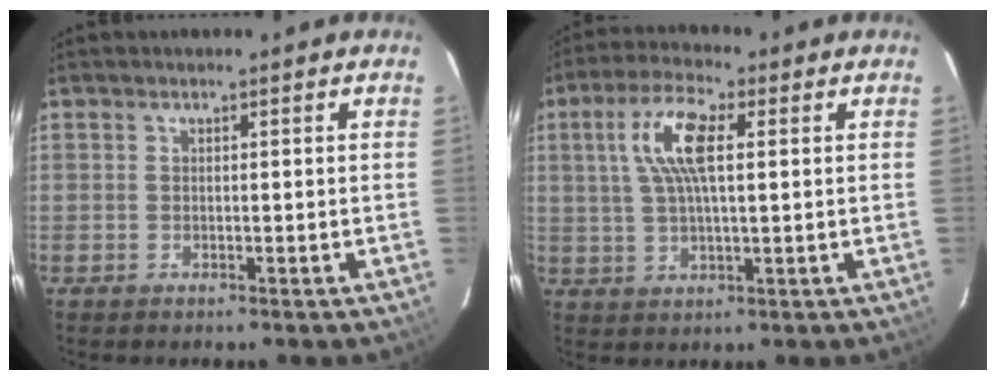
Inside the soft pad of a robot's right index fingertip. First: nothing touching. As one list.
[{"total": 9.6, "force": [2.5, 3.1, 8.7], "torque": [-0.173, 0.017, 0.046]}]